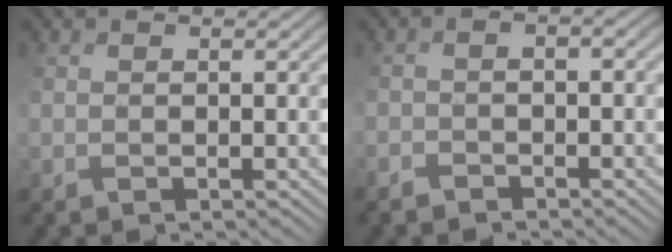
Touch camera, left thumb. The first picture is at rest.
{"total": 2.7, "force": [-2.4, 0.6, 0.9], "torque": [-0.011, 0.001, -0.049]}